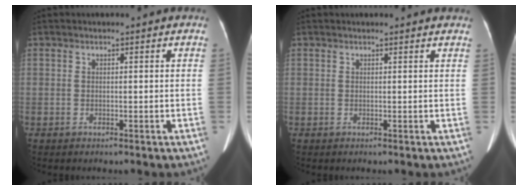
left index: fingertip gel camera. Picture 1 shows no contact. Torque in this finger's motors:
{"motor_torque": [0.95, -1.19, 0.08, 0.02]}